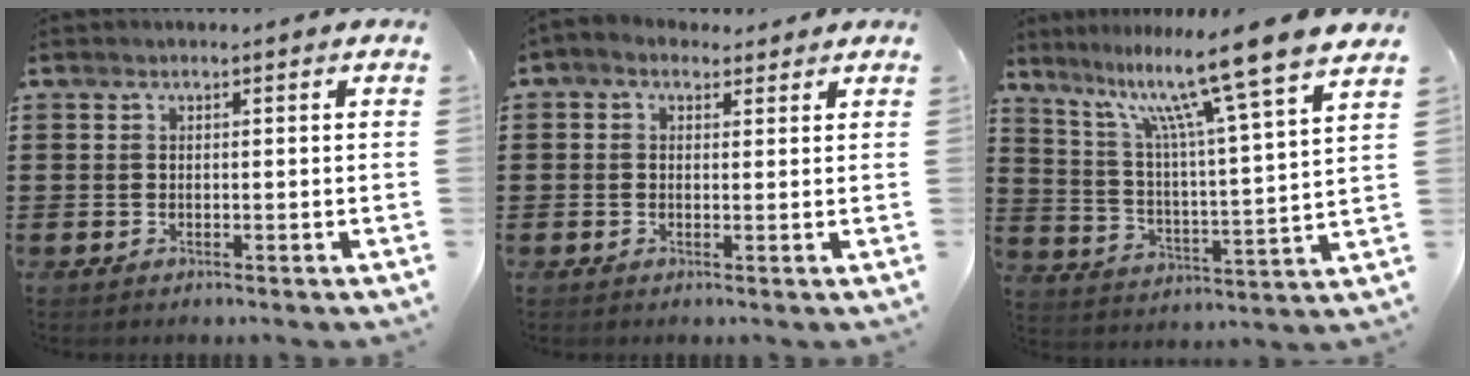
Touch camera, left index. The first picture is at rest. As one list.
[{"total": 1.4, "force": [0.5, 1.1, 0.7], "torque": [-0.019, 0.007, 0.009]}, {"total": 13.0, "force": [10.4, -0.8, 7.8], "torque": [-0.170, -0.072, 0.163]}]